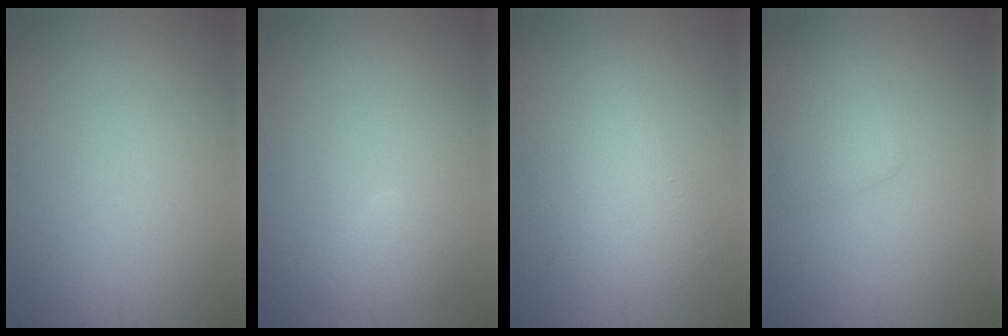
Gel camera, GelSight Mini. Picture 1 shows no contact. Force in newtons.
{"total": 1.5, "press": 1.5, "slide": 0.1}
{"total": 3.8, "press": 3.8, "slide": 0.1}
{"total": 1.9, "press": 1.9, "slide": 0.2}